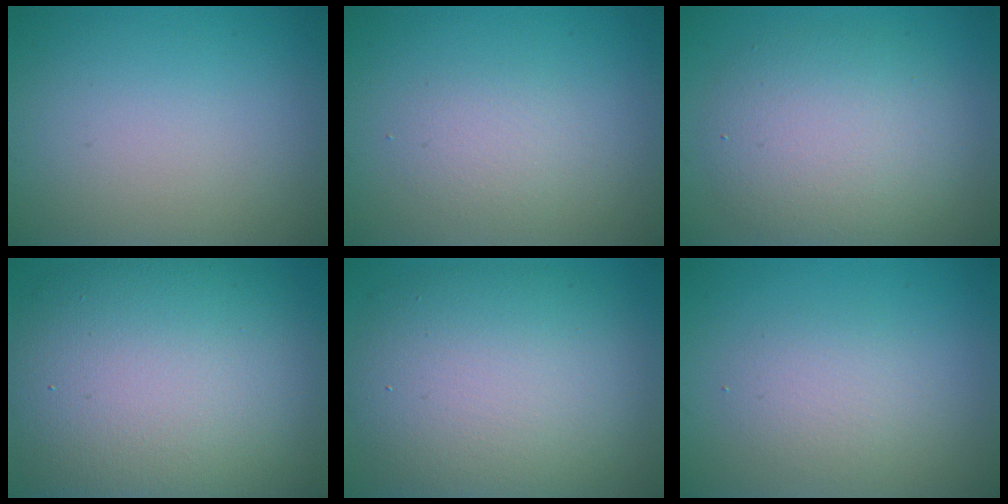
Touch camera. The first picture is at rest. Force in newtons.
{"total": 1.6, "press": 1.6, "slide": 0.1}
{"total": 5.6, "press": 5.6, "slide": 0.2}
{"total": 14.7, "press": 14.6, "slide": 0.9}
{"total": 10.7, "press": 10.7, "slide": 0.7}
{"total": 2.2, "press": 2.2, "slide": 0.1}